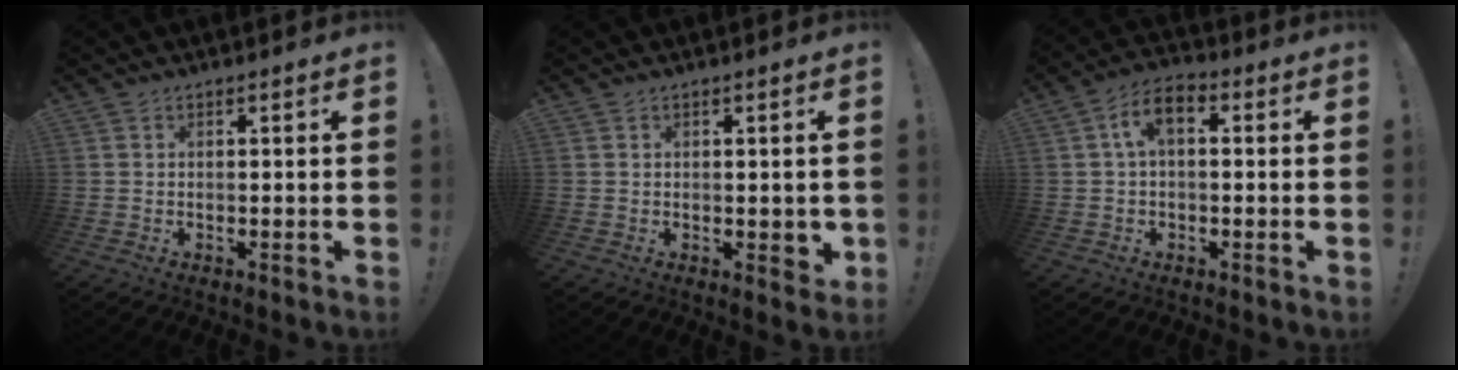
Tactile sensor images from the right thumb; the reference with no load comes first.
{"total": 2.5, "force": [0.1, 1.5, 2.0], "torque": [-0.014, -0.003, 0.001]}
{"total": 6.6, "force": [1.2, 3.6, 5.4], "torque": [-0.091, 0.009, 0.025]}